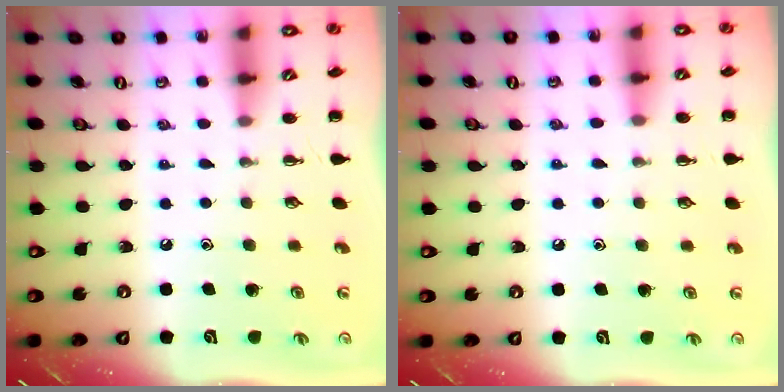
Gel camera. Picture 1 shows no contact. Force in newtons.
{"total": 7.5, "press": 7.1, "slide": 2.3}